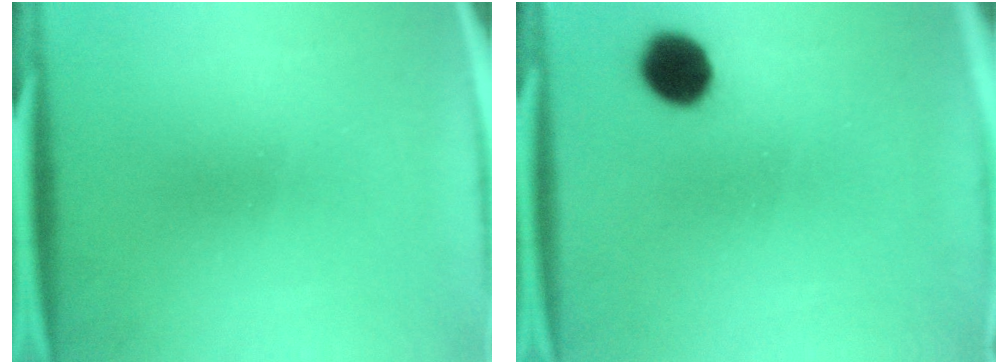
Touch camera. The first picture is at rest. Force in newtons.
{"total": 7.3}